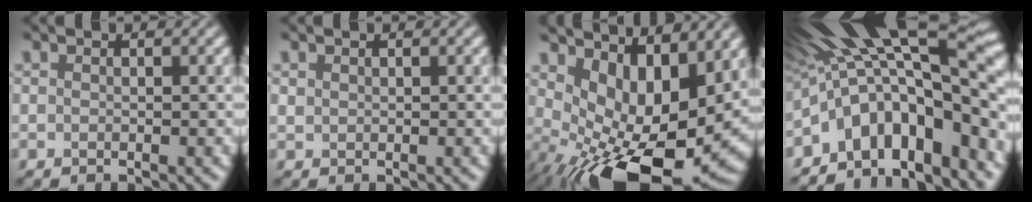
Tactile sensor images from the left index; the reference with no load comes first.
{"total": 0.5, "force": [0.4, 0.3, 0.1], "torque": [-0.001, 0.000, 0.011]}
{"total": 13.8, "force": [-0.4, 7.1, 11.8], "torque": [-0.174, -0.036, 0.008]}
{"total": 13.5, "force": [-3.4, 5.6, 11.8], "torque": [-0.163, 0.025, -0.054]}